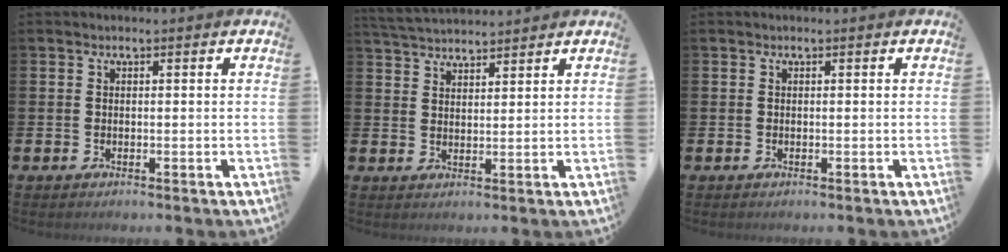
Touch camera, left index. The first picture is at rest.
{"total": 3.9, "force": [3.9, 0.4, 0.4], "torque": [-0.022, -0.017, 0.072]}
{"total": 0.0}